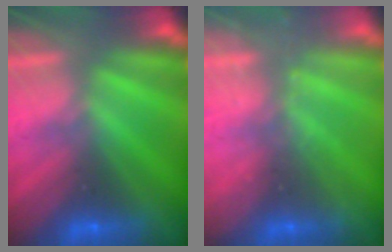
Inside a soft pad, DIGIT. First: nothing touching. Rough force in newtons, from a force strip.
{"total": 1.8}